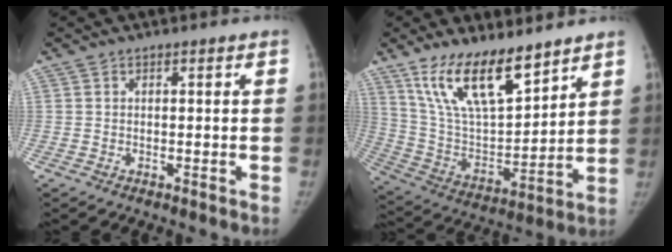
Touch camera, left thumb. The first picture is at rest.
{"total": 17.9, "force": [12.5, 6.5, 11.2], "torque": [-0.164, -0.067, 0.243]}